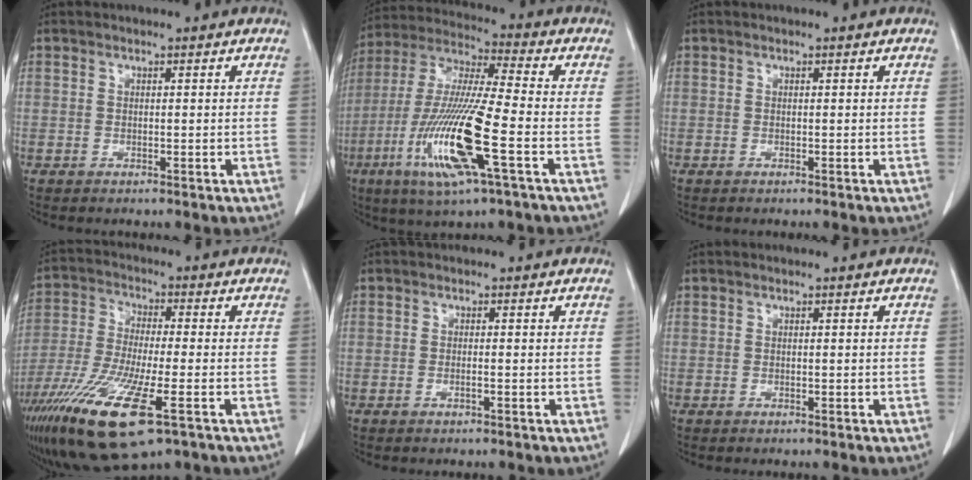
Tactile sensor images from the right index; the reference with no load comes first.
{"total": 17.2, "force": [-5.7, 0.9, 16.2], "torque": [-0.337, -0.020, -0.108]}
{"total": 0.0}
{"total": 16.9, "force": [-8.6, 2.9, 14.3], "torque": [-0.302, -0.044, -0.155]}
{"total": 0.7, "force": [-0.3, 0.0, 0.7], "torque": [-0.015, 0.000, -0.004]}
{"total": 0.0}